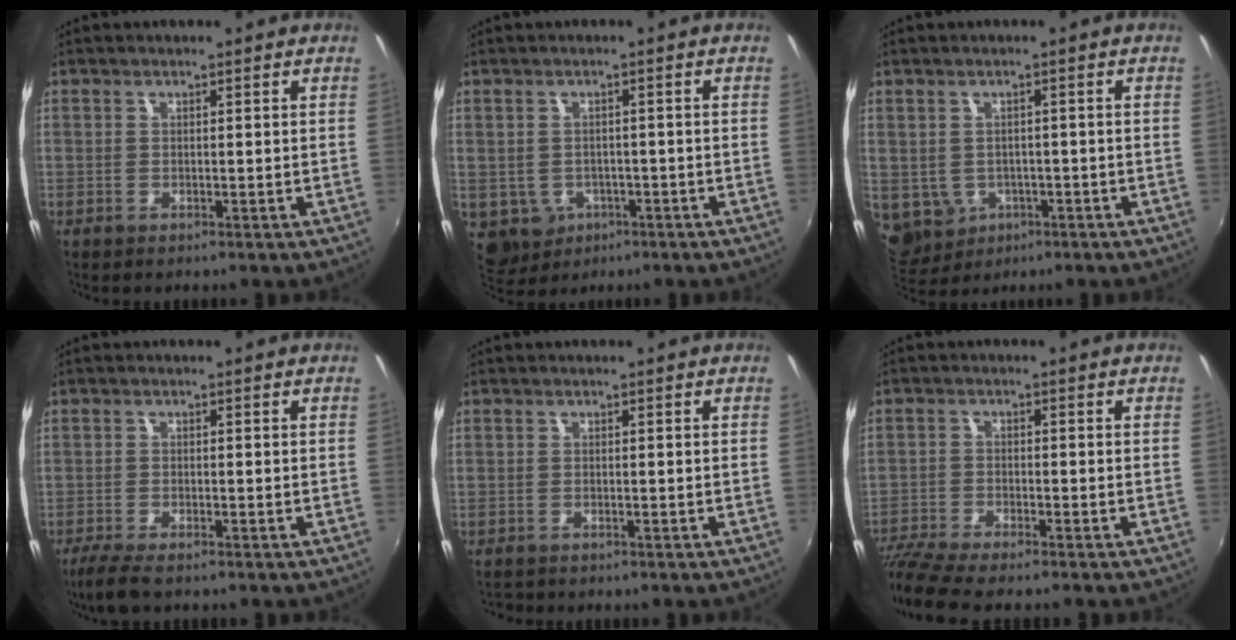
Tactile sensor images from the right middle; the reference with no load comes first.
{"total": 7.0, "force": [-2.3, 6.1, 2.5], "torque": [-0.069, -0.009, -0.016]}
{"total": 6.4, "force": [-1.8, 5.6, 2.4], "torque": [-0.064, -0.007, -0.011]}
{"total": 5.5, "force": [-4.3, 1.1, 3.2], "torque": [-0.084, -0.024, -0.082]}
{"total": 0.9, "force": [-0.9, 0.2, 0.1], "torque": [-0.006, -0.001, -0.016]}
{"total": 7.5, "force": [-6.8, 0.1, 3.2], "torque": [-0.087, -0.031, -0.126]}